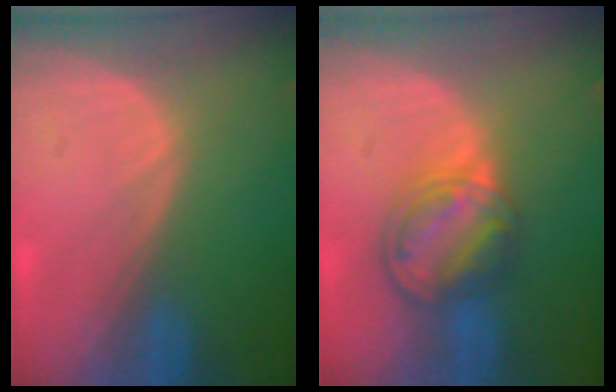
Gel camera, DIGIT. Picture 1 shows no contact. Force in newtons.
{"total": 7.4, "press": 6.6, "slide": 3.2}